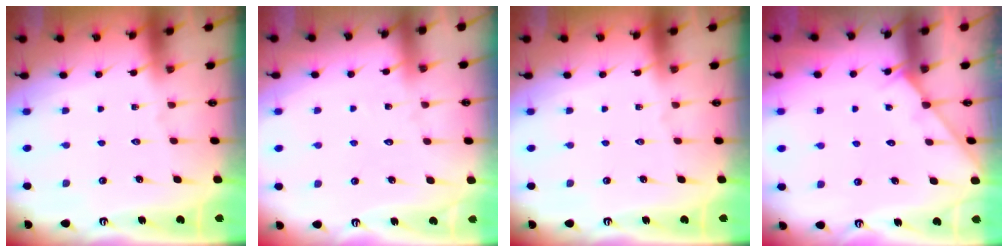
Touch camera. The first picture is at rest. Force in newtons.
{"total": 5.1, "press": 5.1, "slide": 0.6}
{"total": 0.0}
{"total": 4.1, "press": 4.1, "slide": 0.4}